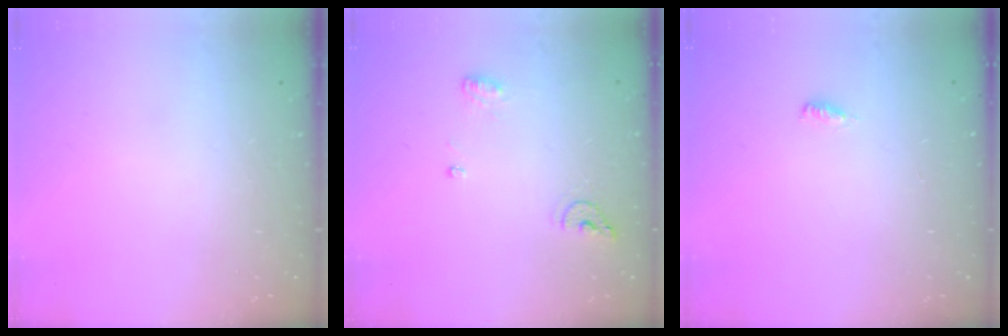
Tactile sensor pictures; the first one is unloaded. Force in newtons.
{"total": 6.6, "press": 6.5, "slide": 1.0}
{"total": 3.7, "press": 3.3, "slide": 1.7}